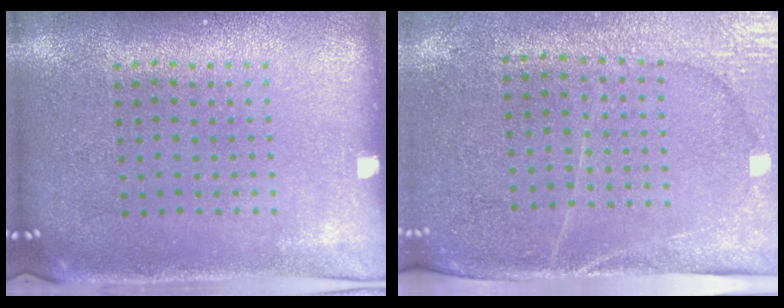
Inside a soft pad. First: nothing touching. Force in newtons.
{"total": 2.9, "press": 2.7, "slide": 1.2}